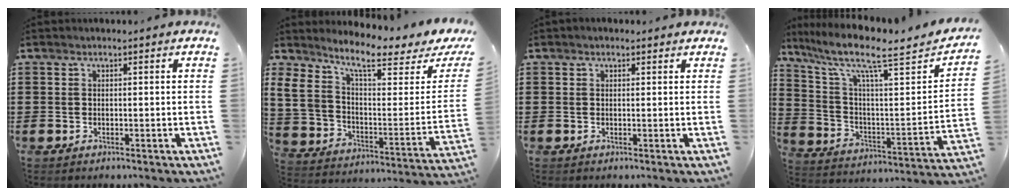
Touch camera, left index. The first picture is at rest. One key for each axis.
{"total": 7.4, "fx": 5.1, "fy": 2.4, "fz": 4.8, "tx": -0.115, "ty": -0.034, "tz": 0.088}
{"total": 0.5, "fx": 0.3, "fy": 0.3, "fz": 0.3, "tx": -0.006, "ty": 0.004, "tz": 0.006}
{"total": 9.7, "fx": 7.5, "fy": 1.3, "fz": 6.1, "tx": -0.144, "ty": -0.055, "tz": 0.115}